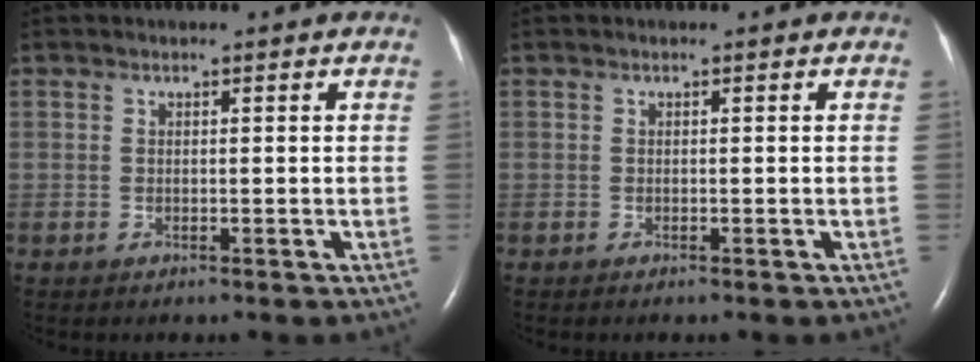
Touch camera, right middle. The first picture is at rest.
{"total": 0.0}